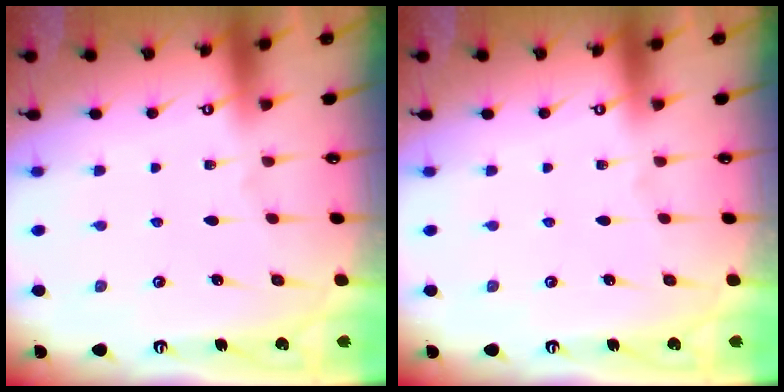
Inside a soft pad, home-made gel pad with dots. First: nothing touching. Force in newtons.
{"total": 0.0}